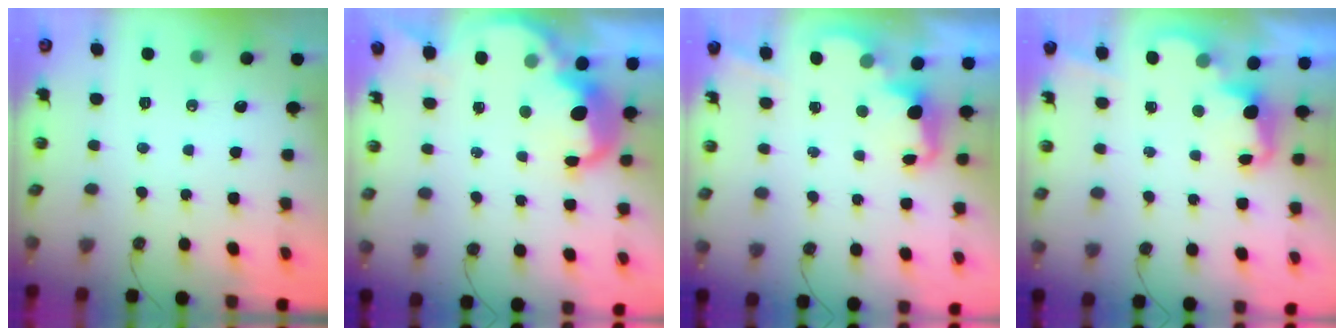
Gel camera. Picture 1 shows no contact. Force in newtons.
{"total": 8.8, "press": 8.8, "slide": 0.5}
{"total": 2.5, "press": 2.4, "slide": 0.5}
{"total": 2.5, "press": 2.4, "slide": 0.6}